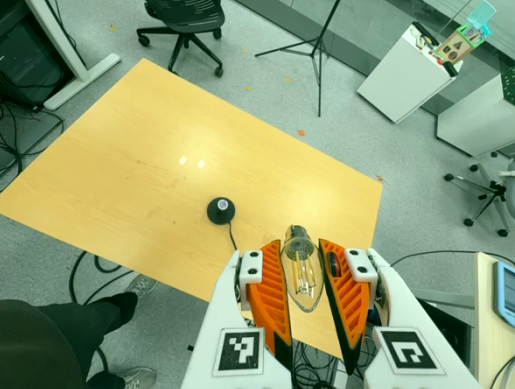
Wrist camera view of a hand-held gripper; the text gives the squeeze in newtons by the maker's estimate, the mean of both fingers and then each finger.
{"total": 12.2, "left": 12.5, "right": 11.9}